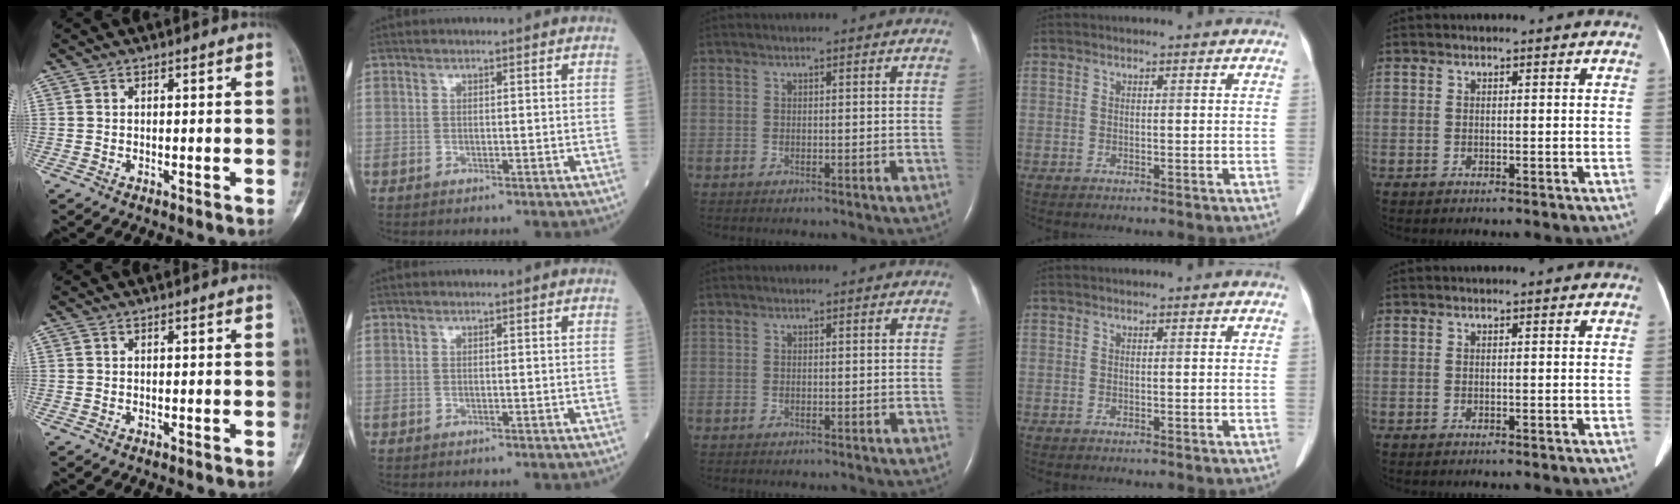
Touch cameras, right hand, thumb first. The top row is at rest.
{}